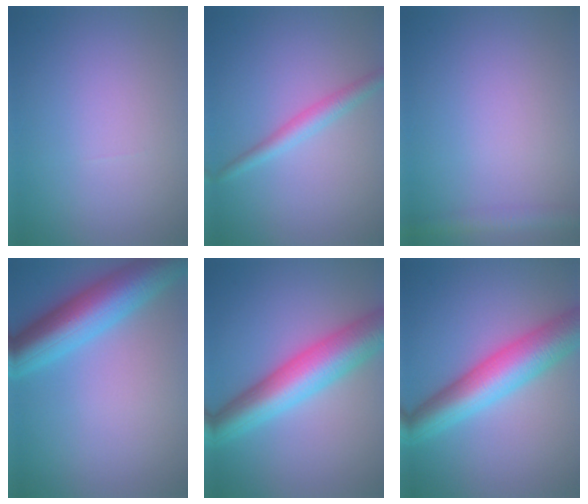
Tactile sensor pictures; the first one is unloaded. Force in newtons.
{"total": 2.3, "press": 2.3, "slide": 0.0}
{"total": 2.1, "press": 2.1, "slide": 0.1}
{"total": 8.5, "press": 8.5, "slide": 0.2}
{"total": 8.4, "press": 8.4, "slide": 0.2}
{"total": 8.0, "press": 8.0, "slide": 0.0}